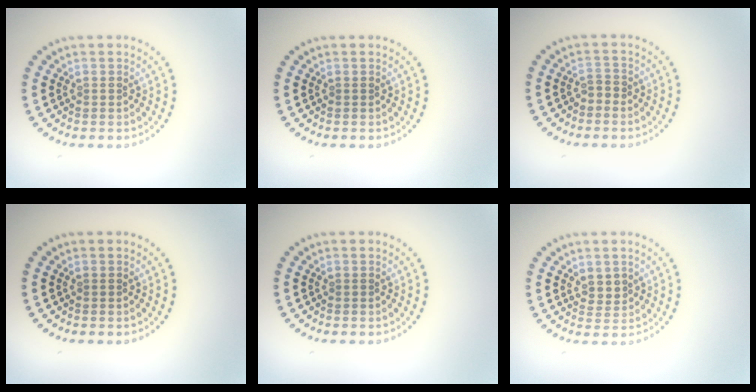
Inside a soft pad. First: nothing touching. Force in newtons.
{"total": 0.0}
{"total": 0.9, "press": 0.8, "slide": 0.4}
{"total": 0.0}
{"total": 0.0}
{"total": 1.5, "press": 1.3, "slide": 0.7}